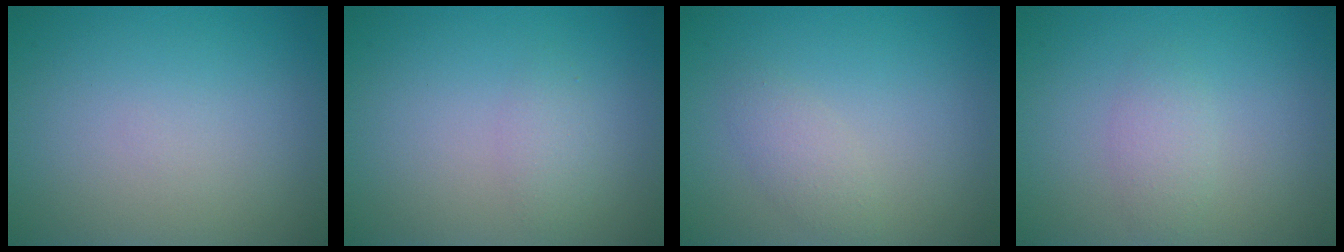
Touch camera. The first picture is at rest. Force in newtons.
{"total": 1.3, "press": 1.3, "slide": 0.0}
{"total": 1.6, "press": 1.6, "slide": 0.2}
{"total": 1.6, "press": 1.6, "slide": 0.2}